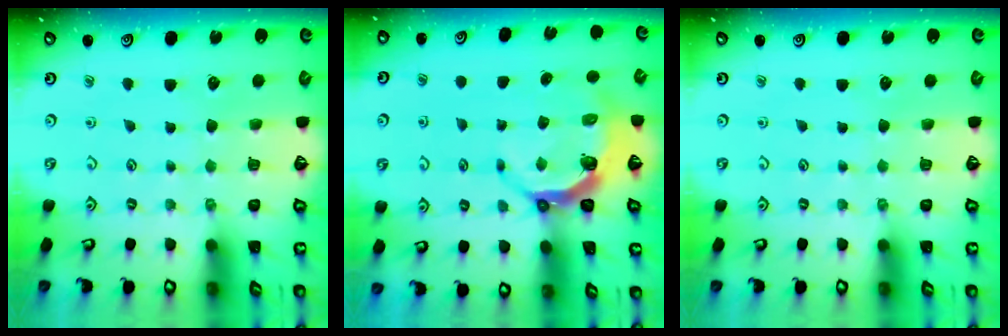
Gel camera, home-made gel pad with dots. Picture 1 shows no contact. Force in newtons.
{"total": 4.9, "press": 3.8, "slide": 3.1}
{"total": 0.0}